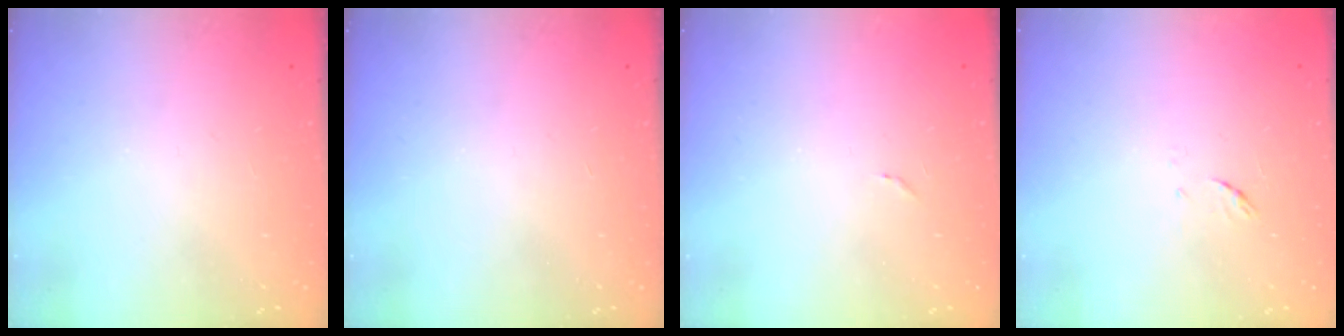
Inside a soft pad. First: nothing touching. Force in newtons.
{"total": 0.0}
{"total": 5.0, "press": 5.0, "slide": 0.3}
{"total": 4.8, "press": 4.6, "slide": 1.3}